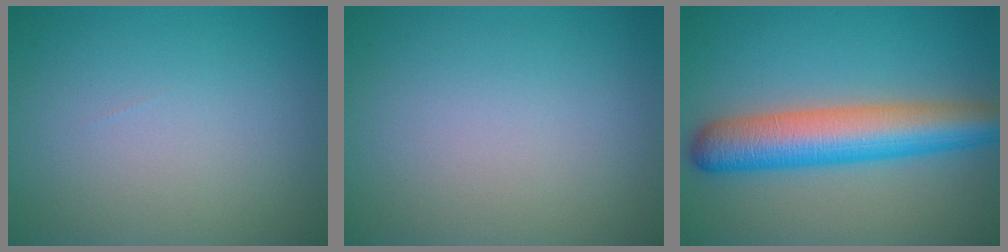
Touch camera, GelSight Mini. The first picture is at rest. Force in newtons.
{"total": 0.0}
{"total": 7.9, "press": 7.9, "slide": 0.2}